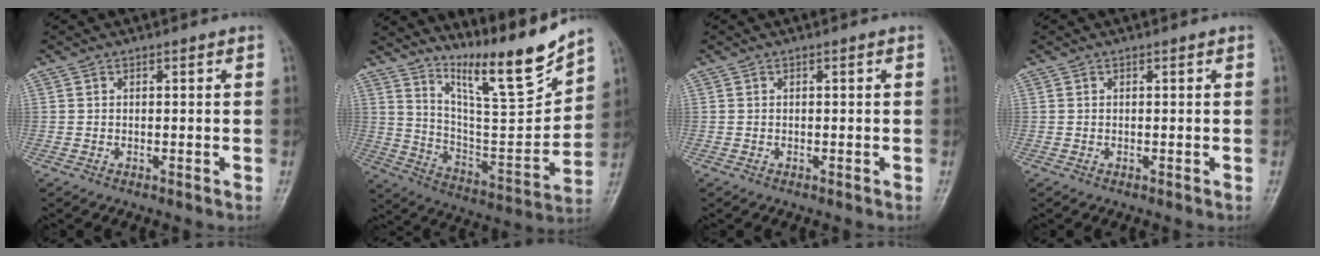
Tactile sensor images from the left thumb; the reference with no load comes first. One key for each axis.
{"total": 16.3, "fx": 13.4, "fy": 1.5, "fz": 9.1, "tx": -0.121, "ty": -0.097, "tz": 0.241}
{"total": 0.0}
{"total": 0.0}